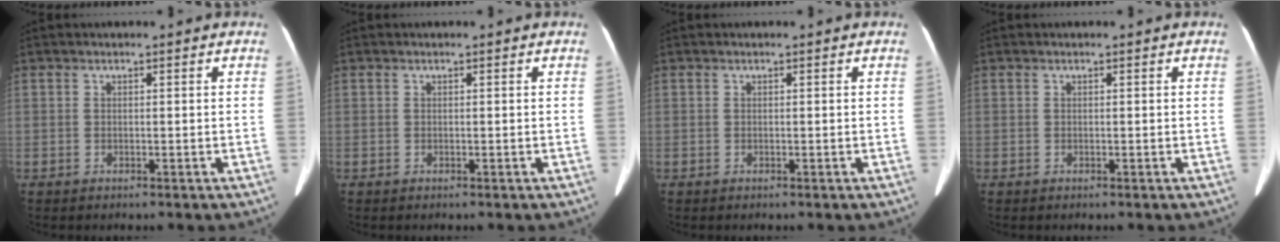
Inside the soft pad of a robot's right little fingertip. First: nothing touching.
{"total": 0.0}
{"total": 0.0}
{"total": 0.0}